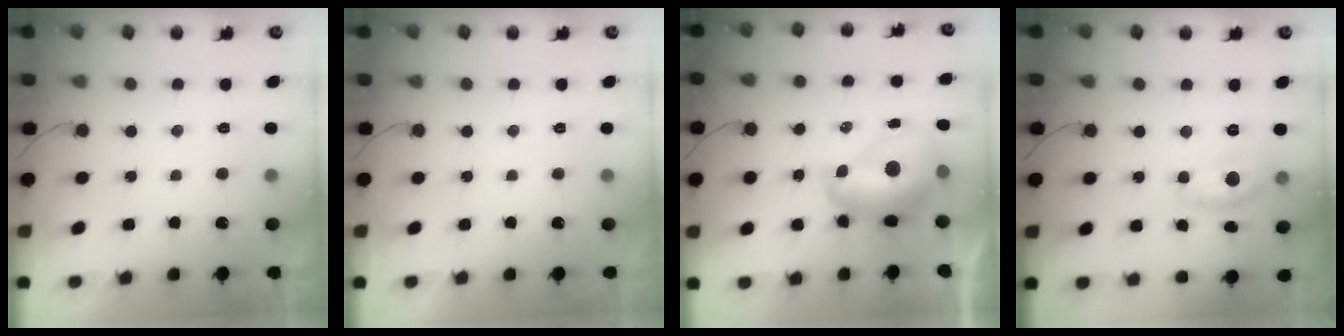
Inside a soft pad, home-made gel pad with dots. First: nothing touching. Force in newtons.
{"total": 0.0}
{"total": 11.4, "press": 11.3, "slide": 1.2}
{"total": 10.1, "press": 10.1, "slide": 0.6}